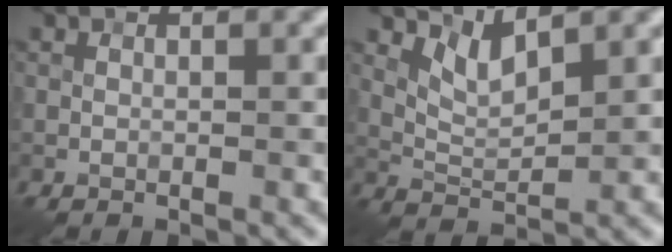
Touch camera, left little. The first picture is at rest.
{"total": 2.8, "force": [2.0, 0.9, 1.9], "torque": [-0.042, -0.010, 0.044]}